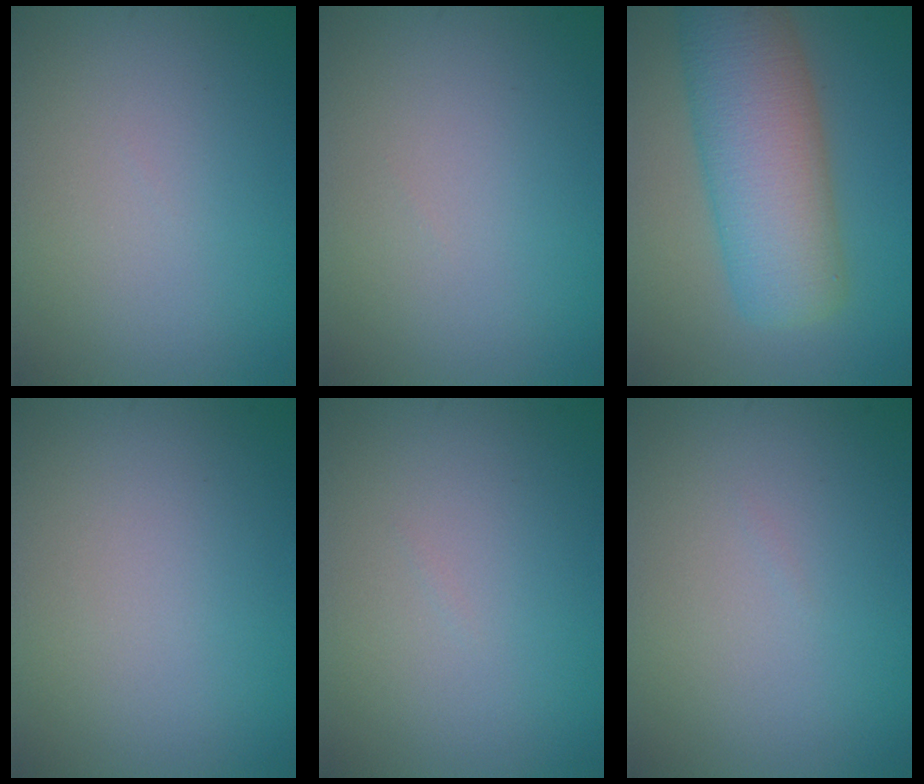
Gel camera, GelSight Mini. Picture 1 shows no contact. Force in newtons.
{"total": 0.0}
{"total": 9.2, "press": 9.2, "slide": 0.3}
{"total": 0.0}
{"total": 0.0}
{"total": 0.0}